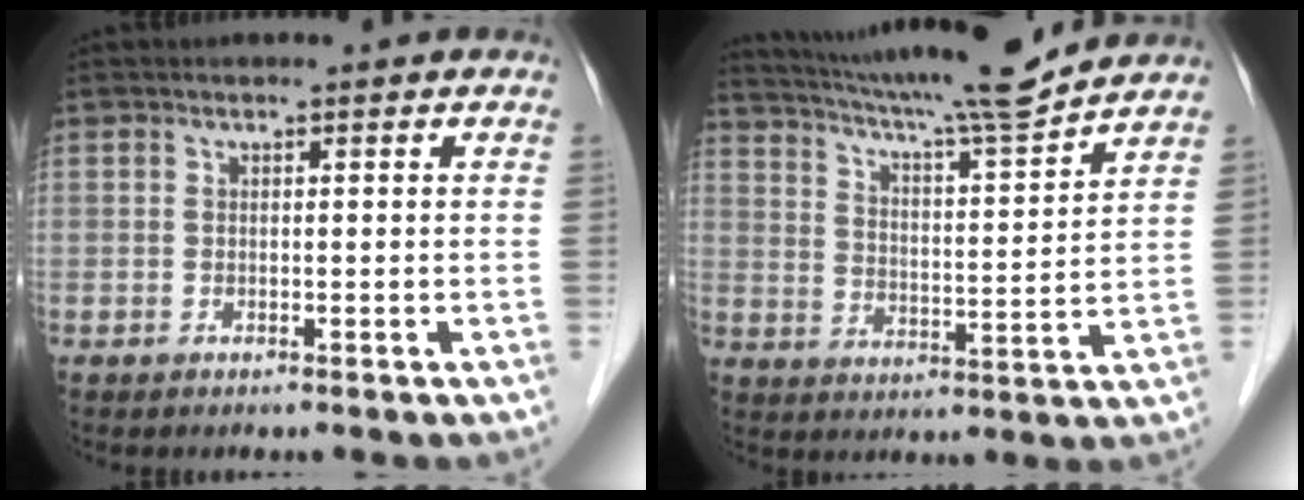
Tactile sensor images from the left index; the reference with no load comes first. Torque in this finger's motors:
{"motor_torque": [0.64, -0.66, 0.42, 0.07]}